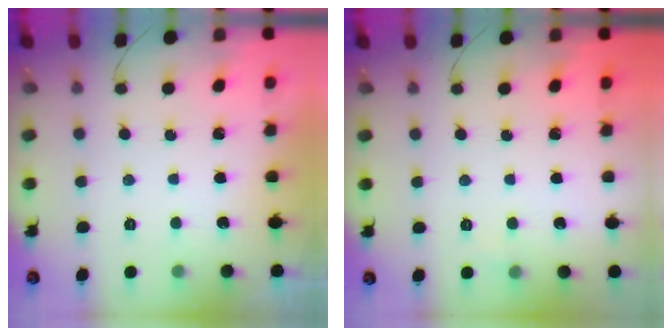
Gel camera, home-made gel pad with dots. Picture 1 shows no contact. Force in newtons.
{"total": 3.6, "press": 3.5, "slide": 0.9}